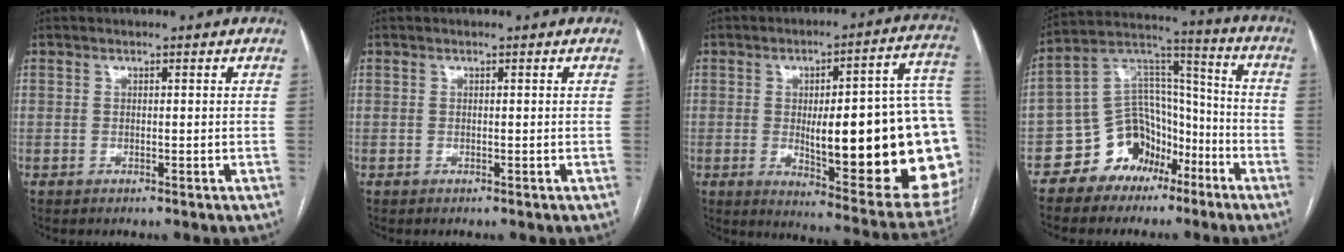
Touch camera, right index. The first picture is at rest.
{"total": 0.0}
{"total": 29.4, "force": [-1.9, 5.6, 28.8], "torque": [-0.293, 0.011, -0.015]}
{"total": 12.2, "force": [-7.0, 8.4, 5.3], "torque": [-0.102, 0.053, -0.122]}